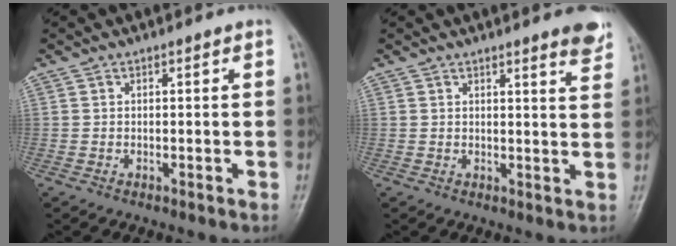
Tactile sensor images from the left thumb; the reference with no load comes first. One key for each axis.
{"total": 4.3, "fx": 3.3, "fy": 0.5, "fz": 2.7, "tx": -0.024, "ty": -0.022, "tz": 0.035}